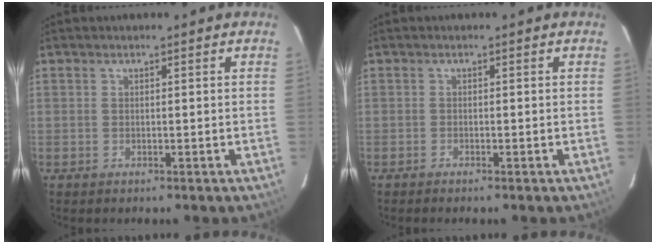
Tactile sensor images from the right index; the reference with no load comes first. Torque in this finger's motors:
{"motor_torque": [0.30, -0.20, 0.12, 0.02]}